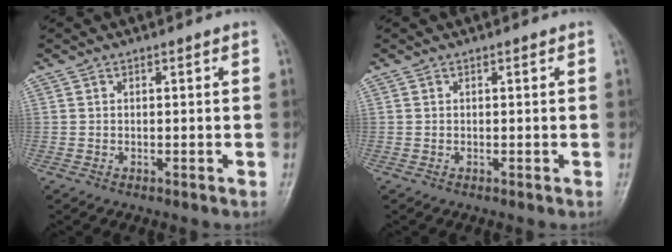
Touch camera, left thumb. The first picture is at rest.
{"total": 0.0}